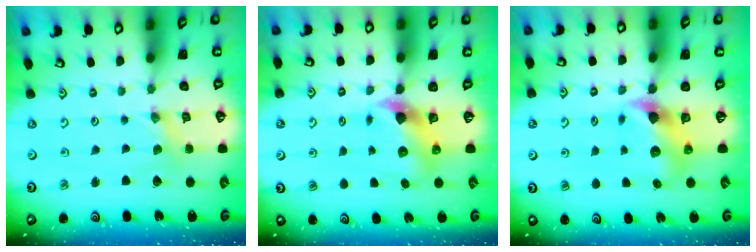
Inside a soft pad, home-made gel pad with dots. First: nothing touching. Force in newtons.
{"total": 6.9, "press": 6.8, "slide": 1.1}
{"total": 7.5, "press": 7.4, "slide": 0.9}